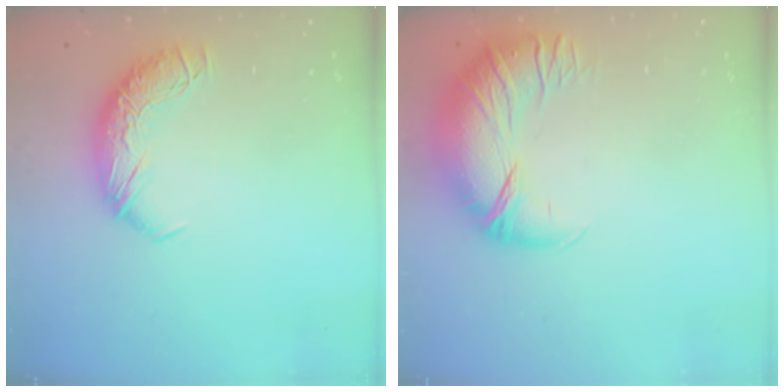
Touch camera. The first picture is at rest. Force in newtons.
{"total": 2.9, "press": 0.7, "slide": 2.9}